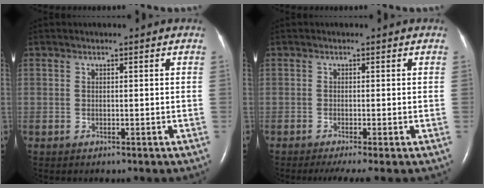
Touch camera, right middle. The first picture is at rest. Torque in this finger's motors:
{"motor_torque": [0.46, -0.34, 0.04, 0.00]}